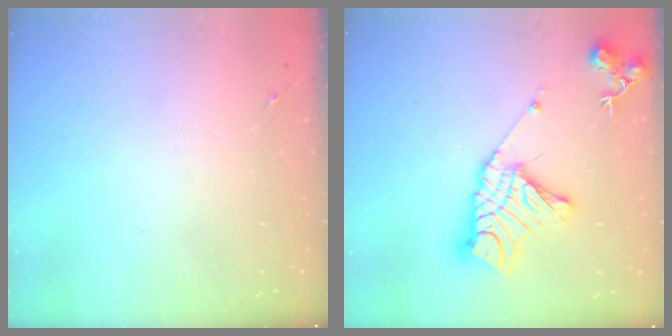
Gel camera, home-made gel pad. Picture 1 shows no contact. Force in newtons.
{"total": 17.0, "press": 16.9, "slide": 1.3}